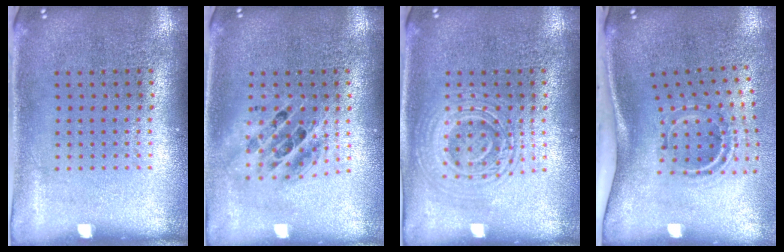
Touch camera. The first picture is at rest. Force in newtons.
{"total": 1.5, "press": 1.3, "slide": 0.8}
{"total": 2.8, "press": 2.8, "slide": 0.5}
{"total": 2.2, "press": 1.2, "slide": 1.9}